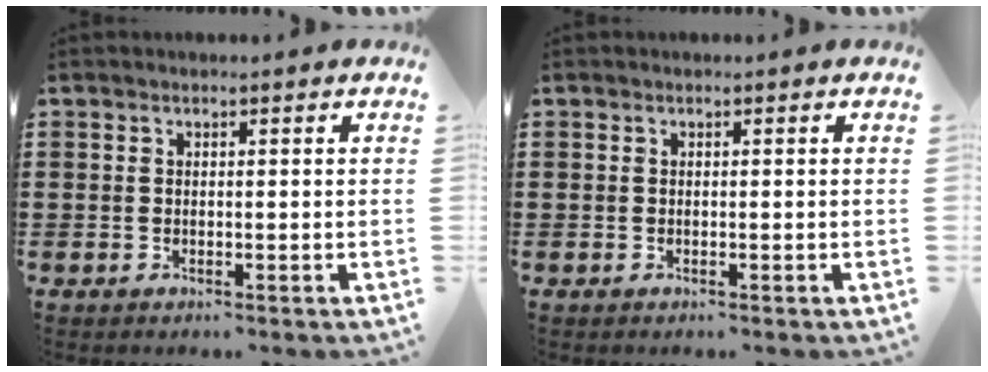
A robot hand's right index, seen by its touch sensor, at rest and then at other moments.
{"total": 0.0}